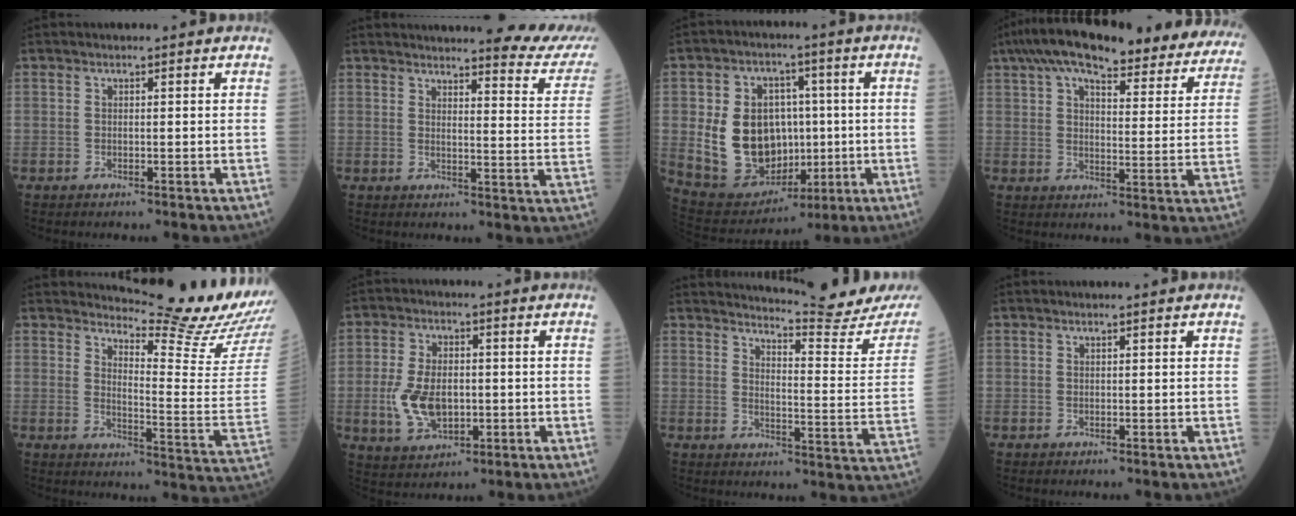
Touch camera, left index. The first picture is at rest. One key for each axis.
{"total": 13.6, "fx": 13.1, "fy": 0.0, "fz": 3.8, "tx": -0.038, "ty": -0.075, "tz": 0.135}
{"total": 15.0, "fx": -0.2, "fy": 11.4, "fz": 9.7, "tx": -0.201, "ty": 0.028, "tz": 0.025}
{"total": 30.7, "fx": 25.9, "fy": 7.7, "fz": 14.5, "tx": -0.222, "ty": 0.002, "tz": 0.316}
{"total": 17.2, "fx": 16.6, "fy": -1.3, "fz": 4.2, "tx": -0.075, "ty": -0.138, "tz": 0.199}
{"total": 8.6, "fx": -1.2, "fy": 5.3, "fz": 6.7, "tx": -0.149, "ty": 0.003, "tz": -0.009}
{"total": 16.0, "fx": 15.5, "fy": -2.4, "fz": 3.0, "tx": -0.049, "ty": -0.112, "tz": 0.190}
{"total": 0.0}